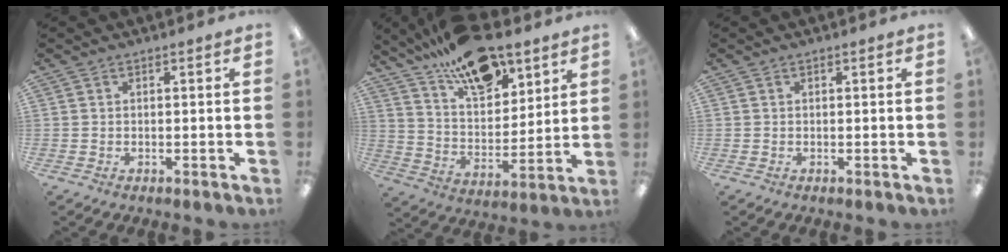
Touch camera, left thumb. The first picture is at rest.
{"total": 19.2, "force": [14.1, 8.5, 9.9], "torque": [-0.166, -0.077, 0.246]}
{"total": 0.0}